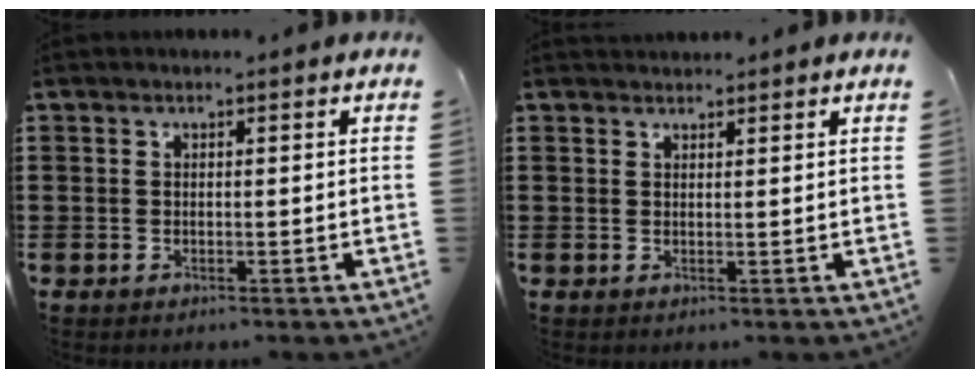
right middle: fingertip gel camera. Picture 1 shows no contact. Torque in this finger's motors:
{"motor_torque": [-0.03, -0.02, 0.03, 0.01]}